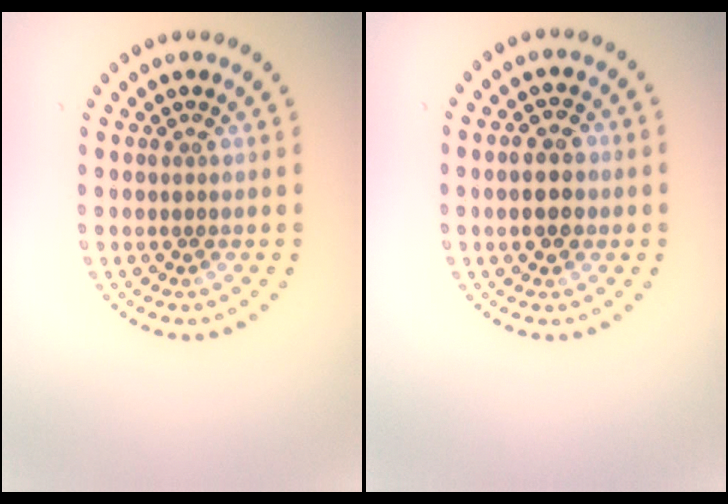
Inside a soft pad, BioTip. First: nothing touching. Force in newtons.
{"total": 3.0, "press": 3.0, "slide": 0.2}